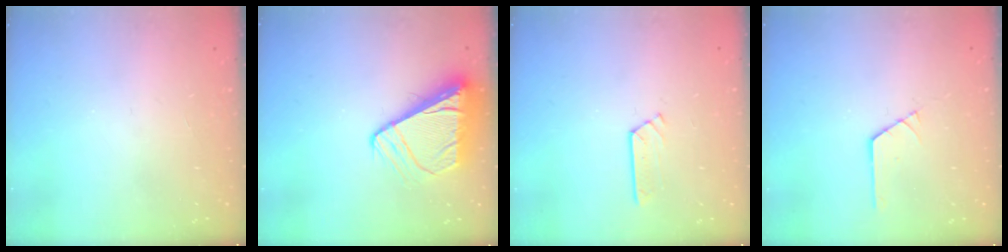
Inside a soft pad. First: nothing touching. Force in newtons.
{"total": 9.2, "press": 9.1, "slide": 1.1}
{"total": 2.4, "press": 2.4, "slide": 0.1}
{"total": 1.3, "press": 1.3, "slide": 0.1}